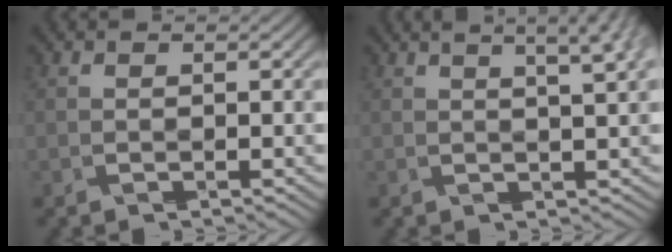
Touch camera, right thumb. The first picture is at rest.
{"total": 5.7, "force": [3.1, 1.3, 4.6], "torque": [-0.060, 0.019, 0.040]}